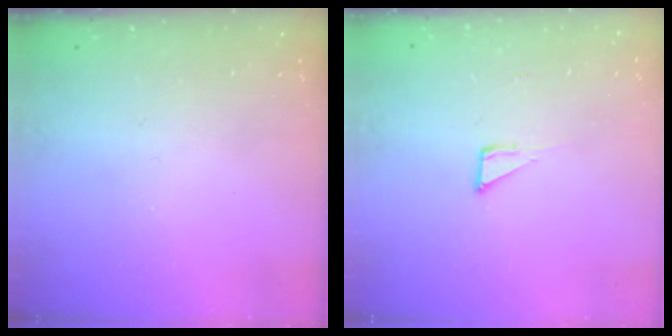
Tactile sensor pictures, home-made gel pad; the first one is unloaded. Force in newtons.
{"total": 2.8, "press": 2.8, "slide": 0.2}